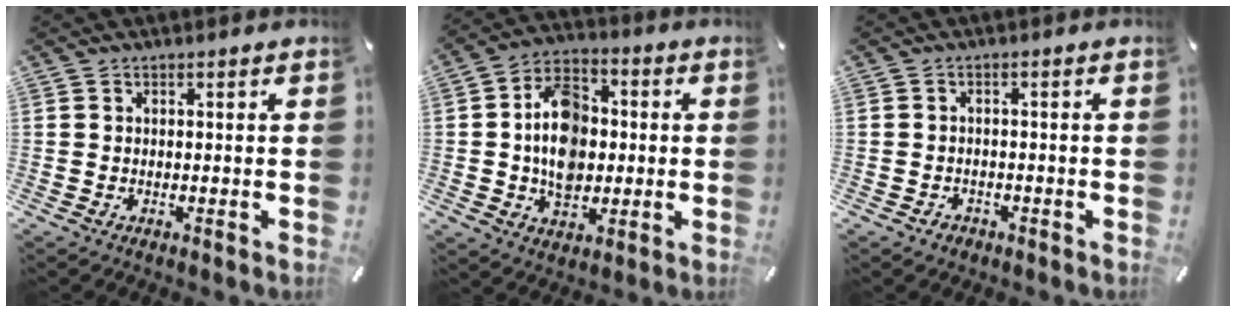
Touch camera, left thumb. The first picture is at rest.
{"total": 13.3, "force": [-0.6, 10.4, 8.2], "torque": [-0.148, 0.018, -0.009]}
{"total": 1.8, "force": [-1.2, 1.3, 0.4], "torque": [-0.008, 0.006, -0.026]}